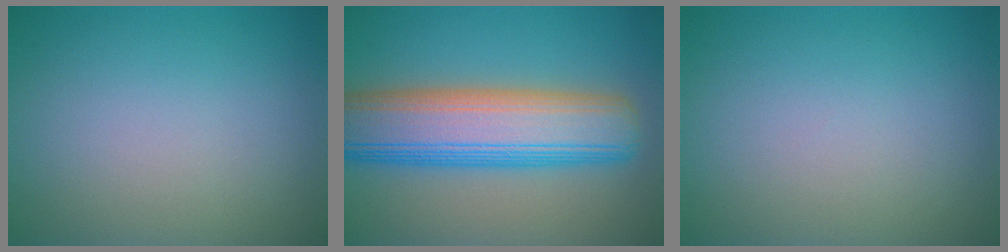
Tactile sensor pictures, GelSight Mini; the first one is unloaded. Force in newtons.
{"total": 10.8, "press": 10.8, "slide": 0.4}
{"total": 0.0}